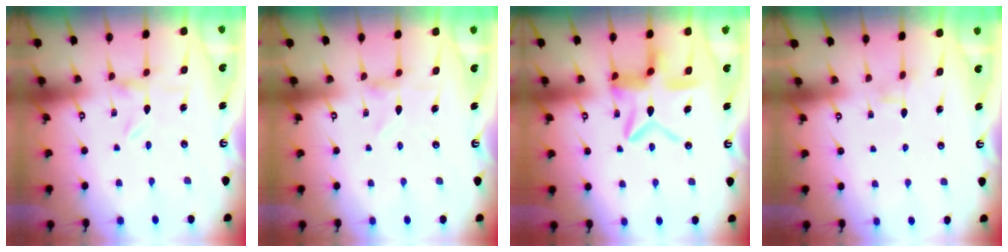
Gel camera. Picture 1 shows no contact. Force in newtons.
{"total": 1.8, "press": 1.8, "slide": 0.2}
{"total": 14.5, "press": 14.4, "slide": 1.5}
{"total": 1.9, "press": 1.9, "slide": 0.2}